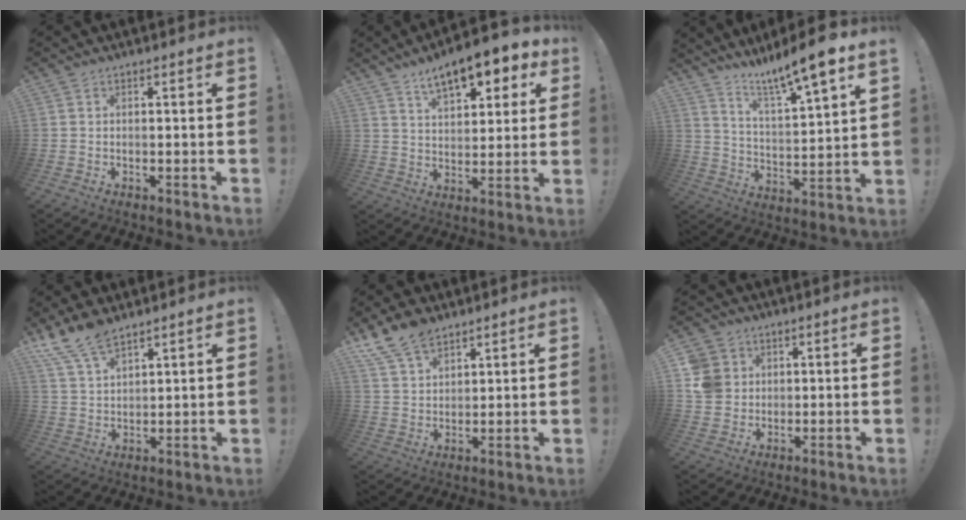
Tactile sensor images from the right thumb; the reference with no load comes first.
{"total": 12.8, "force": [8.1, 5.6, 8.1], "torque": [-0.116, -0.049, 0.139]}
{"total": 12.1, "force": [9.9, 0.3, 7.0], "torque": [-0.129, -0.076, 0.158]}
{"total": 10.2, "force": [8.2, 4.1, 4.5], "torque": [-0.096, -0.042, 0.161]}
{"total": 10.8, "force": [7.9, 6.1, 4.1], "torque": [-0.077, -0.040, 0.157]}
{"total": 8.0, "force": [2.0, 7.3, 2.6], "torque": [-0.052, -0.004, 0.041]}